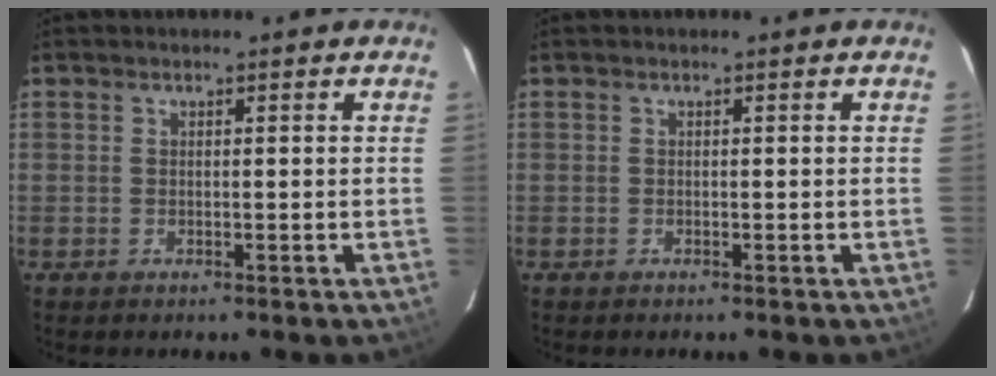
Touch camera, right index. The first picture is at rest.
{"total": 0.0}